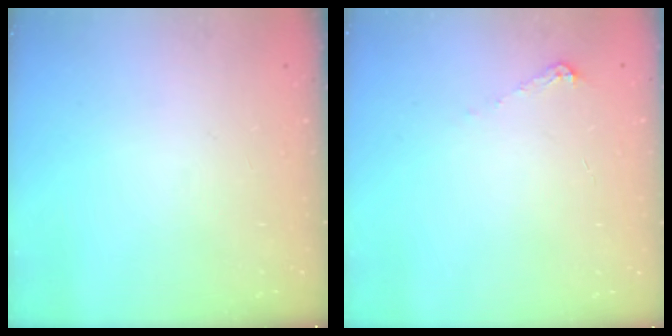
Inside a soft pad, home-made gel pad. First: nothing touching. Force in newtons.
{"total": 5.8, "press": 5.8, "slide": 0.8}